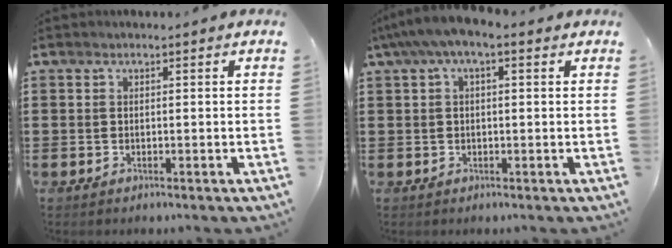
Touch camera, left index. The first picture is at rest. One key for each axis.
{"total": 3.5, "fx": 0.5, "fy": 1.3, "fz": 3.2, "tx": -0.067, "ty": 0.008, "tz": 0.002}